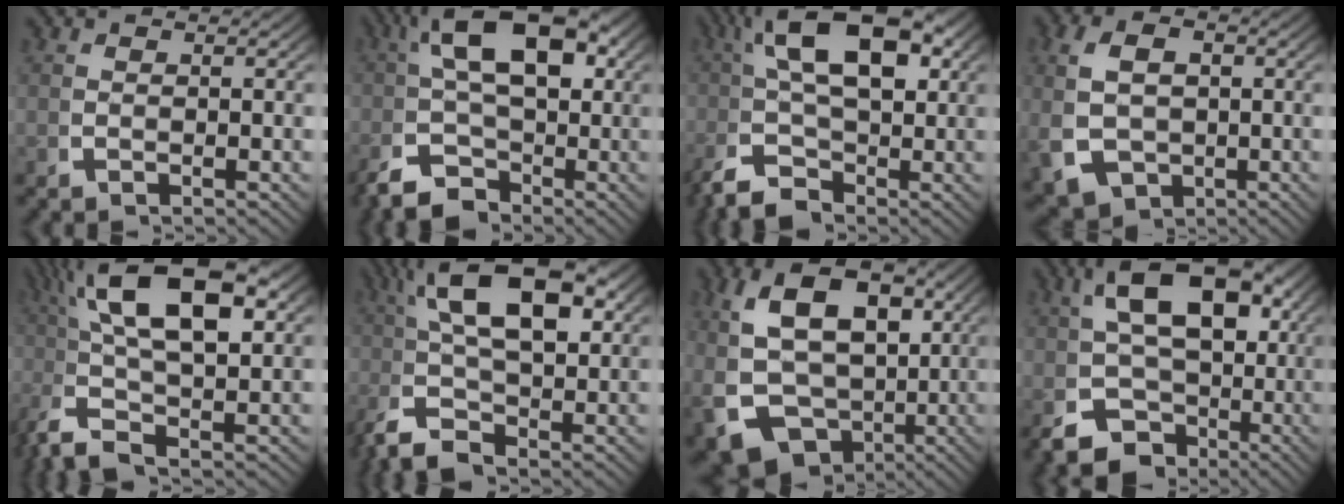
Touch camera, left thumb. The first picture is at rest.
{"total": 9.0, "force": [-0.1, 5.2, 7.3], "torque": [-0.120, -0.006, -0.002]}
{"total": 10.0, "force": [0.3, 5.4, 8.4], "torque": [-0.146, -0.002, 0.006]}
{"total": 8.3, "force": [-1.3, 6.5, 5.0], "torque": [-0.117, -0.032, -0.003]}
{"total": 12.1, "force": [1.0, 6.1, 10.4], "torque": [-0.193, -0.009, 0.022]}
{"total": 11.0, "force": [0.5, 5.8, 9.3], "torque": [-0.163, -0.005, 0.010]}
{"total": 14.0, "force": [-1.9, 11.0, 8.6], "torque": [-0.197, -0.055, -0.016]}
{"total": 12.6, "force": [-0.8, 9.1, 8.6], "torque": [-0.160, -0.032, -0.003]}